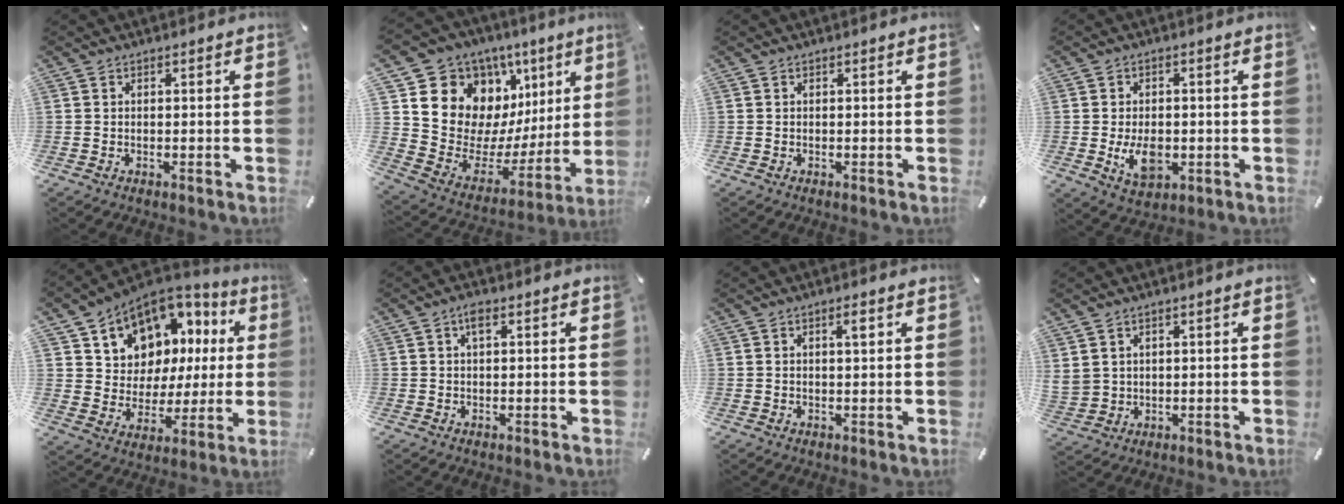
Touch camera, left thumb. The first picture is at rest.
{"total": 14.7, "force": [6.9, 12.0, 4.8], "torque": [-0.066, -0.080, 0.143]}
{"total": 0.0}
{"total": 7.4, "force": [-1.2, 5.0, 5.4], "torque": [-0.099, -0.004, -0.021]}
{"total": 11.0, "force": [6.4, 8.8, 2.0], "torque": [-0.054, -0.063, 0.125]}
{"total": 2.2, "force": [0.8, 0.8, 1.8], "torque": [-0.039, 0.006, 0.011]}
{"total": 2.0, "force": [0.9, 0.2, 1.8], "torque": [-0.036, 0.003, 0.012]}
{"total": 3.5, "force": [2.1, 2.8, 0.5], "torque": [-0.019, -0.008, 0.041]}